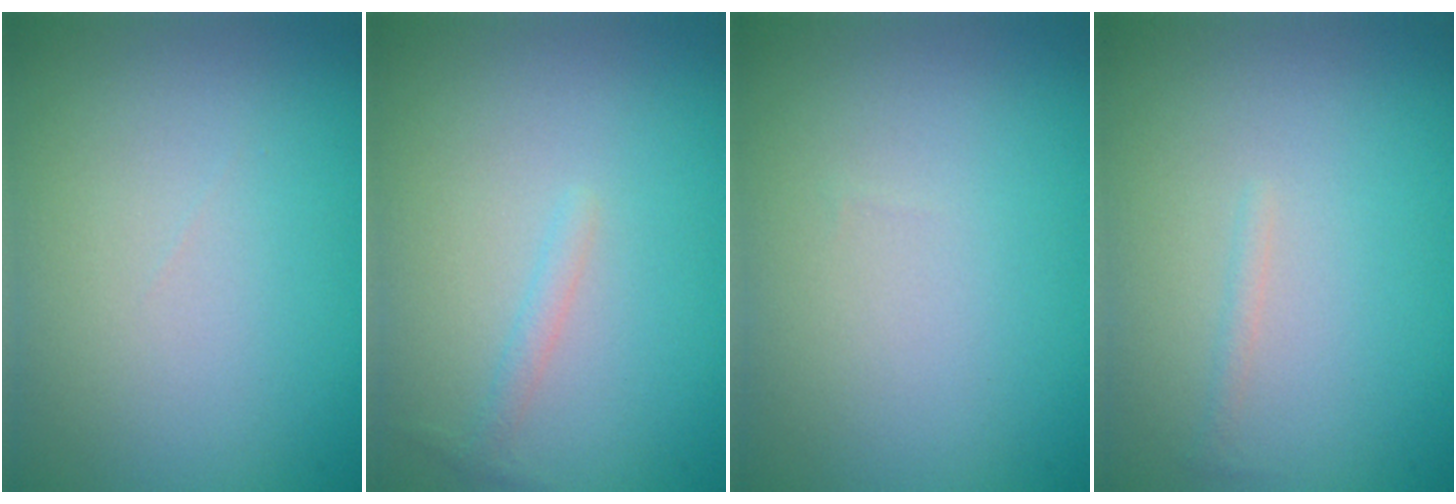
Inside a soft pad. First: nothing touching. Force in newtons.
{"total": 0.9, "press": 0.9, "slide": 0.0}
{"total": 0.0}
{"total": 0.6, "press": 0.6, "slide": 0.0}